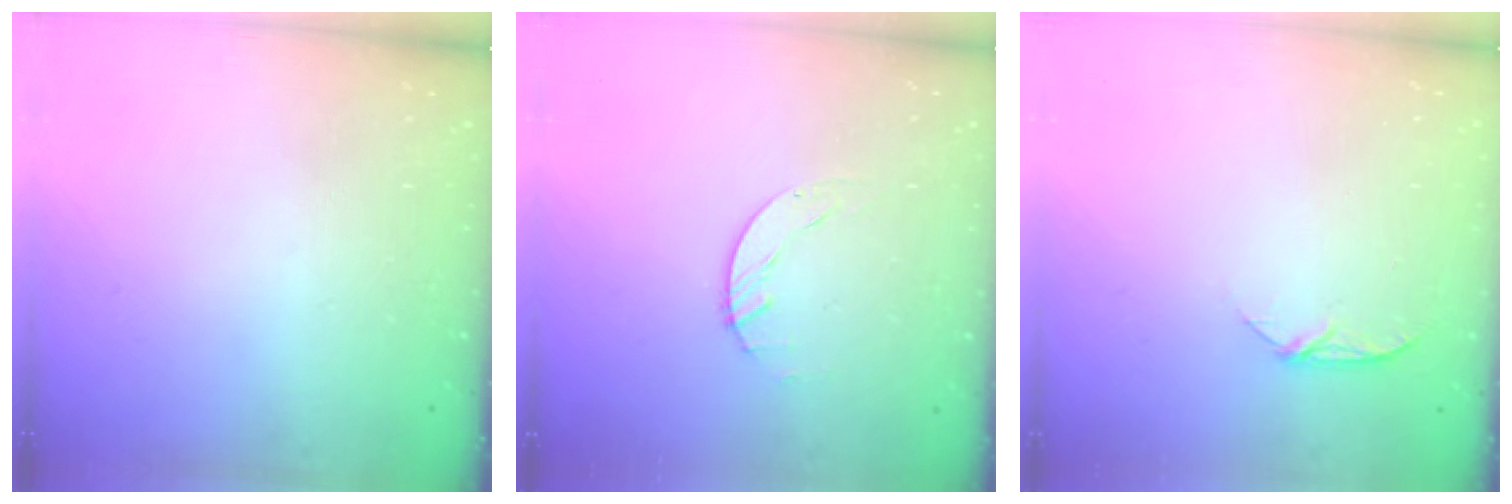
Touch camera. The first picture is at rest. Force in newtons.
{"total": 1.5, "press": 1.4, "slide": 0.1}
{"total": 5.8, "press": 5.7, "slide": 0.6}